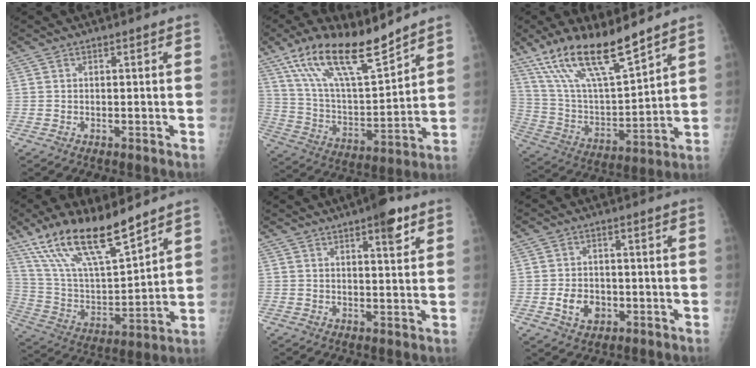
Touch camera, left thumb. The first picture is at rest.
{"total": 18.5, "force": [13.3, 4.9, 11.8], "torque": [-0.186, -0.063, 0.249]}
{"total": 18.3, "force": [13.3, 4.3, 11.9], "torque": [-0.198, -0.061, 0.257]}
{"total": 19.2, "force": [13.9, 5.0, 12.3], "torque": [-0.200, -0.062, 0.266]}
{"total": 5.7, "force": [3.3, 1.6, 4.3], "torque": [-0.049, -0.014, 0.042]}
{"total": 5.6, "force": [-1.5, 4.3, 3.2], "torque": [-0.039, 0.007, -0.020]}